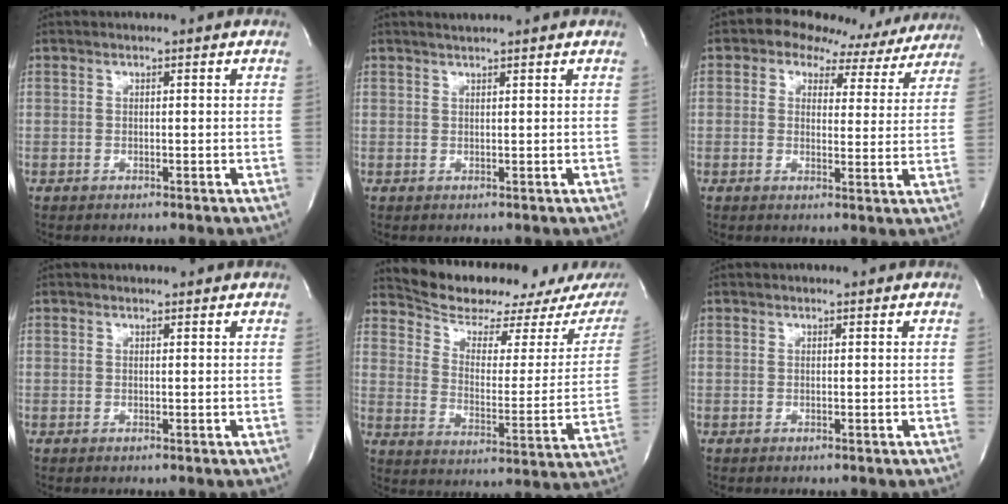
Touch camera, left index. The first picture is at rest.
{"total": 2.2, "force": [2.0, -0.2, 0.9], "torque": [-0.012, 0.015, 0.036]}
{"total": 10.2, "force": [8.3, 5.5, 2.2], "torque": [-0.008, 0.019, 0.080]}
{"total": 1.2, "force": [1.1, 0.3, 0.1], "torque": [-0.010, 0.004, 0.015]}
{"total": 17.6, "force": [16.3, 2.9, 5.9], "torque": [-0.082, -0.042, 0.221]}
{"total": 0.5, "force": [0.5, 0.2, 0.1], "torque": [-0.006, 0.002, 0.007]}